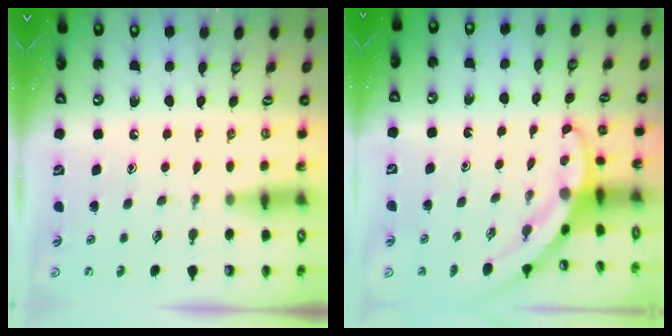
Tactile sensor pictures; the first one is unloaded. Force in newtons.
{"total": 2.9, "press": 2.9, "slide": 0.2}